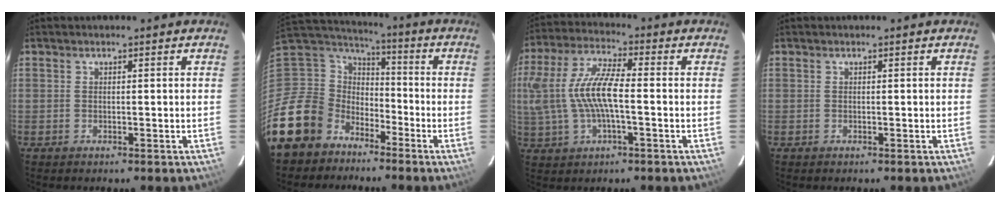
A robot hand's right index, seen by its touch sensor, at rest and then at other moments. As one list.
[{"total": 15.1, "force": [-9.8, 11.2, 2.7], "torque": [-0.097, 0.035, -0.183]}, {"total": 13.6, "force": [-0.5, 4.7, 12.7], "torque": [-0.256, 0.009, -0.009]}, {"total": 0.0}]